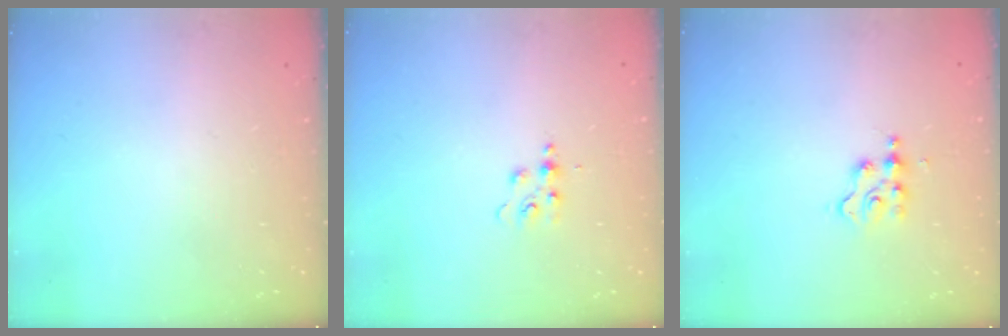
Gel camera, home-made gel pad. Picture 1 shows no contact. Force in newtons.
{"total": 4.1, "press": 4.1, "slide": 0.5}
{"total": 2.6, "press": 2.6, "slide": 0.3}